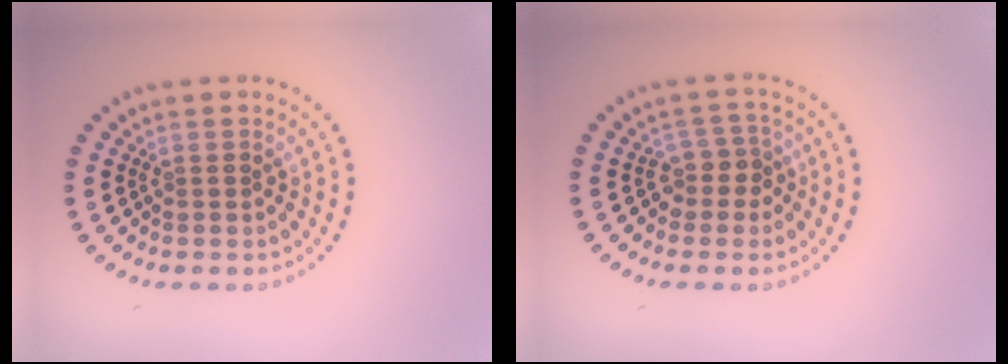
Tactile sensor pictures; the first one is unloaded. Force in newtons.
{"total": 2.1, "press": 1.7, "slide": 1.3}